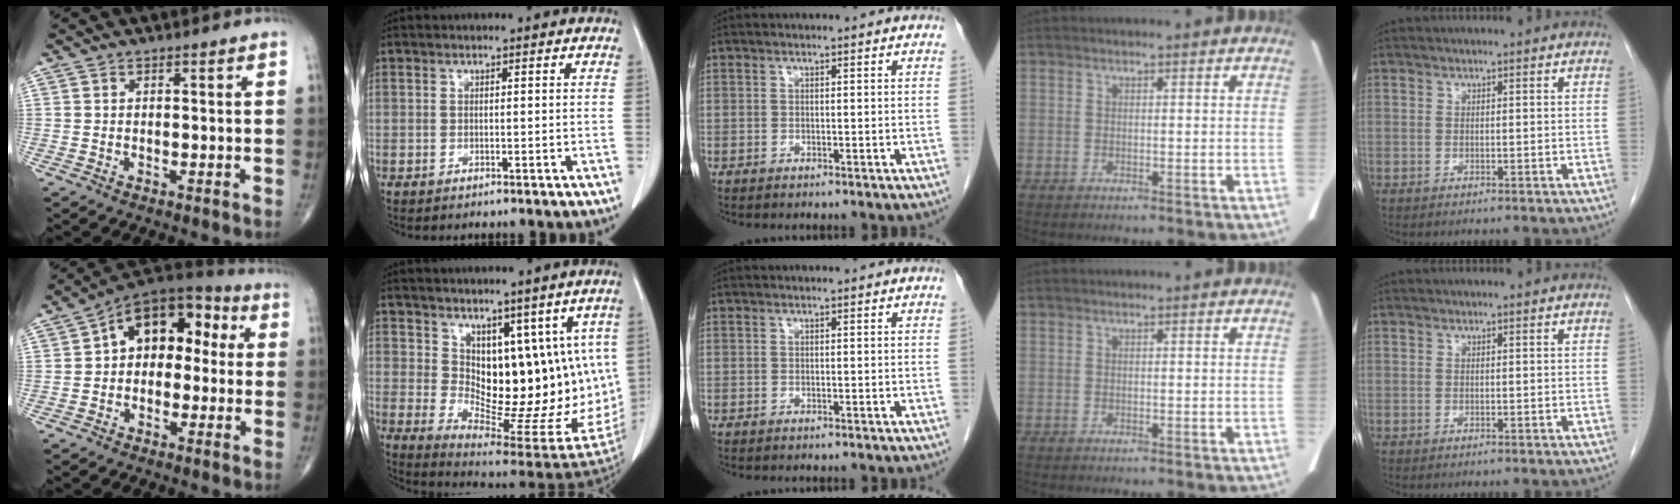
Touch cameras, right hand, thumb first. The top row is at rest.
{"thumb": {"total": 13.7, "force": [1.7, 9.2, 10.0], "torque": [-0.095, 0.046, 0.008]}, "index": {"total": 14.6, "force": [4.5, 7.4, 11.8], "torque": [-0.146, -0.012, 0.087]}}